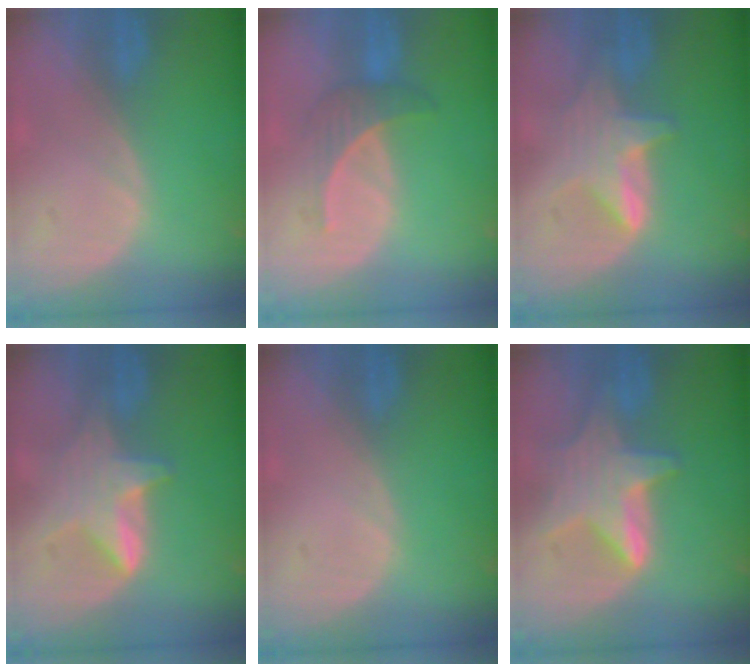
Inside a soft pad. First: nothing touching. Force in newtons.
{"total": 3.8, "press": 3.8, "slide": 0.8}
{"total": 5.8, "press": 5.8, "slide": 0.9}
{"total": 6.1, "press": 5.7, "slide": 2.0}
{"total": 0.0}
{"total": 8.1, "press": 8.0, "slide": 0.6}